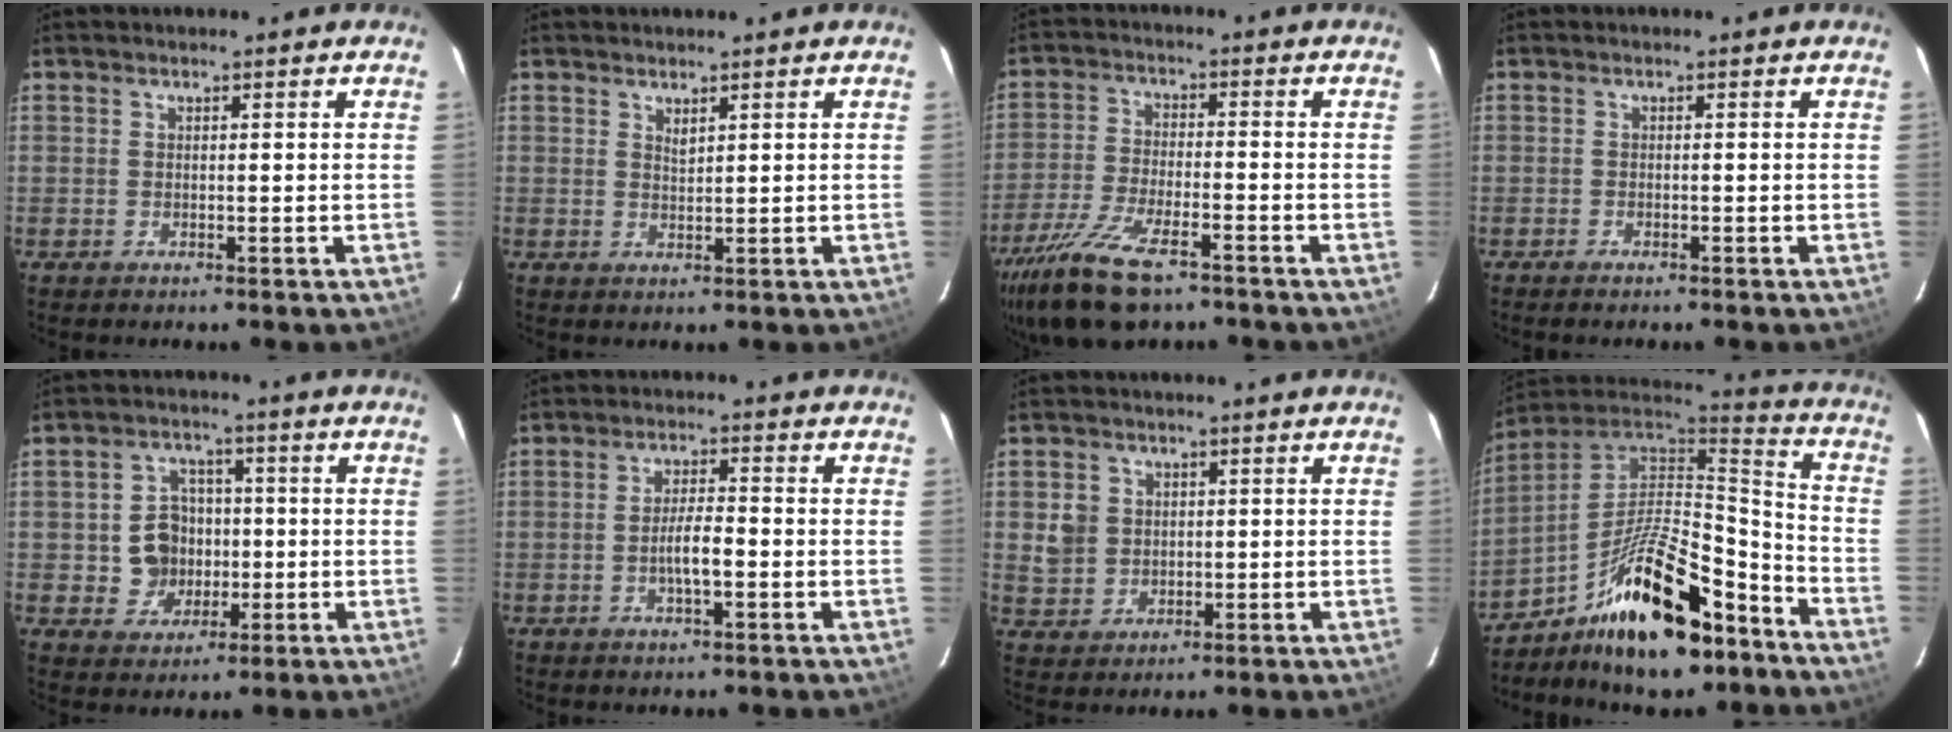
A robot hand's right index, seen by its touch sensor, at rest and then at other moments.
{"total": 1.4, "force": [1.1, 0.4, 0.7], "torque": [-0.012, -0.001, 0.020]}
{"total": 14.8, "force": [-10.4, 4.9, 9.3], "torque": [-0.211, -0.042, -0.192]}
{"total": 1.2, "force": [-1.1, 0.2, 0.4], "torque": [-0.013, -0.002, -0.021]}
{"total": 7.6, "force": [-0.9, 7.2, 2.5], "torque": [-0.059, 0.017, -0.006]}
{"total": 5.3, "force": [-1.8, 1.1, 4.9], "torque": [-0.093, 0.005, -0.030]}
{"total": 5.1, "force": [0.8, 4.8, 1.6], "torque": [-0.030, 0.014, 0.025]}
{"total": 21.5, "force": [-13.1, 8.0, 15.1], "torque": [-0.263, 0.012, -0.218]}